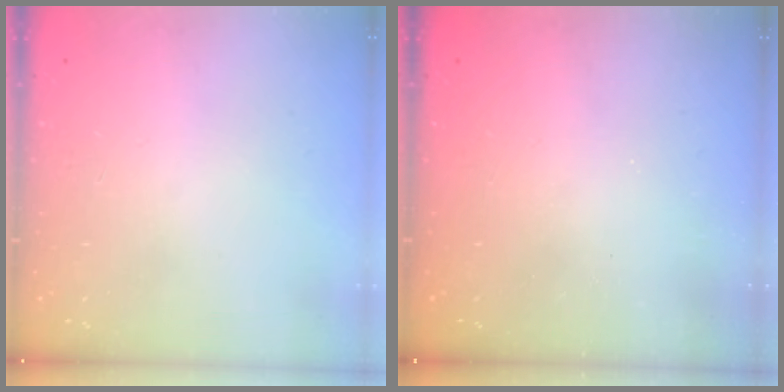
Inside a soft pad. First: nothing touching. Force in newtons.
{"total": 2.3, "press": 2.2, "slide": 0.8}